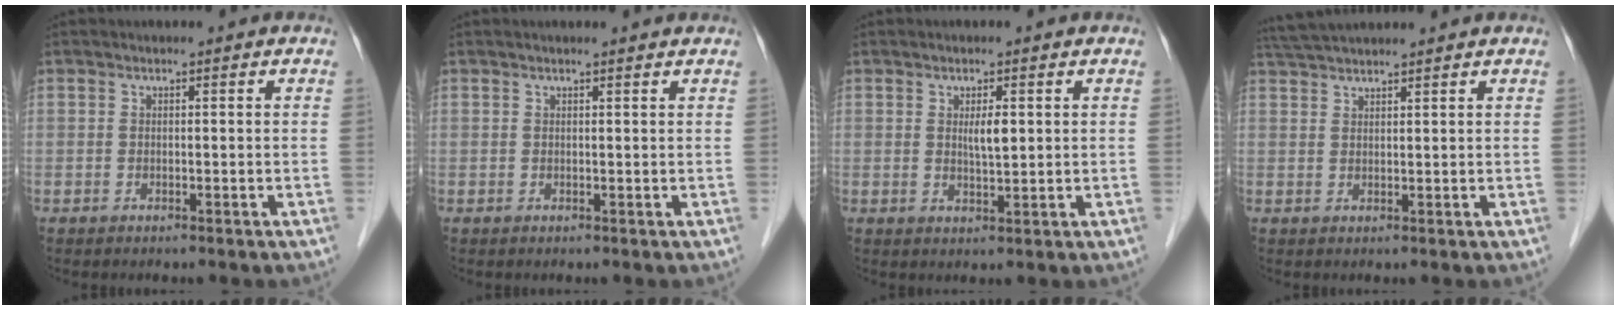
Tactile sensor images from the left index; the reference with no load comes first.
{"total": 1.9, "force": [1.8, -0.2, 0.6], "torque": [-0.012, 0.006, 0.021]}
{"total": 2.6, "force": [0.8, 0.5, 2.5], "torque": [-0.046, -0.002, 0.014]}
{"total": 5.8, "force": [5.4, -0.3, 2.0], "torque": [-0.038, 0.037, 0.096]}